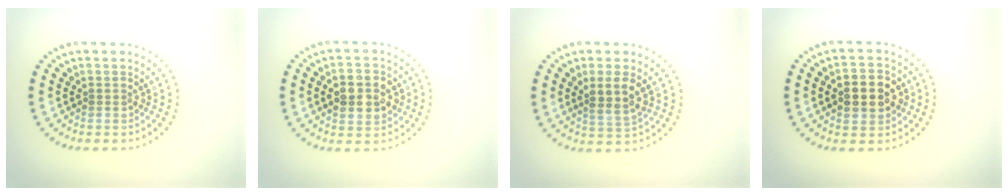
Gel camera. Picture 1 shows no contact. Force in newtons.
{"total": 4.3, "press": 4.3, "slide": 0.5}
{"total": 2.9, "press": 2.6, "slide": 1.2}
{"total": 4.6, "press": 4.6, "slide": 0.3}